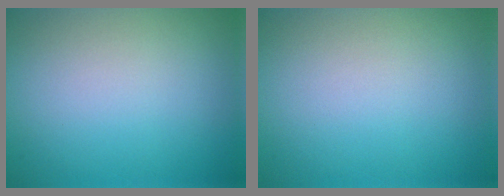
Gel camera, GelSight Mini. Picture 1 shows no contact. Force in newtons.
{"total": 0.0}